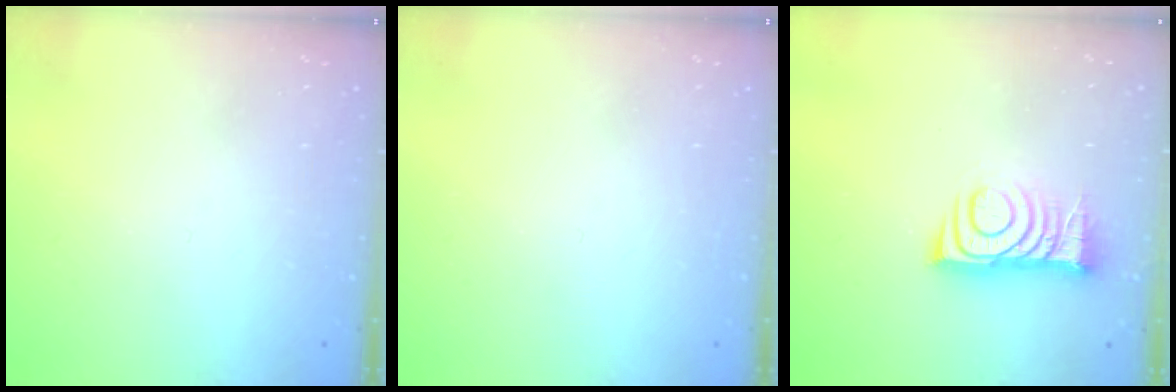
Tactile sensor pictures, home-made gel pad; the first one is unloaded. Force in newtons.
{"total": 0.0}
{"total": 10.8, "press": 10.8, "slide": 0.9}